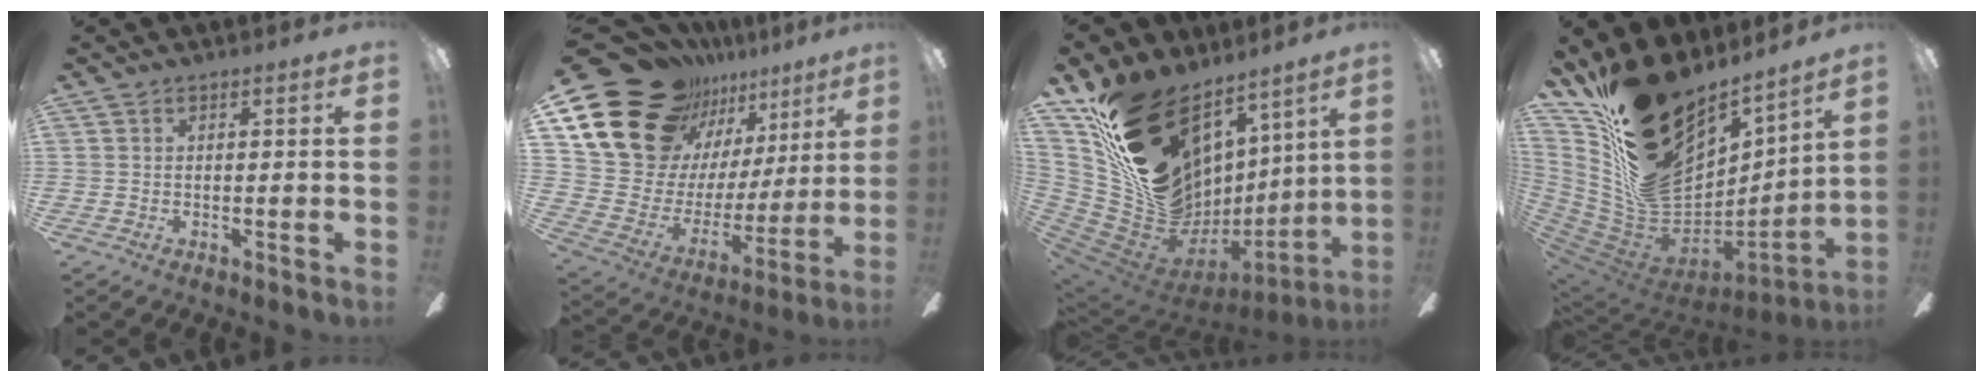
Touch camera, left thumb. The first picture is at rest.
{"total": 22.5, "force": [15.5, 13.6, 9.0], "torque": [-0.167, -0.108, 0.305]}
{"total": 25.2, "force": [12.5, 17.1, 13.6], "torque": [-0.207, -0.109, 0.277]}
{"total": 26.9, "force": [15.9, 15.0, 15.7], "torque": [-0.277, -0.125, 0.322]}